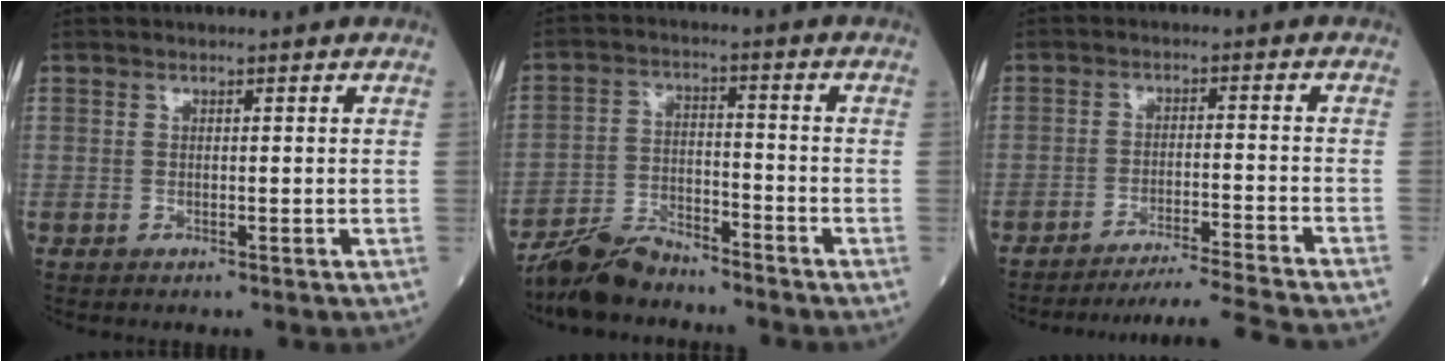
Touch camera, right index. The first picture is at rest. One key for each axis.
{"total": 7.4, "fx": -7.0, "fy": 1.6, "fz": 1.8, "tx": -0.038, "ty": -0.003, "tz": -0.133}
{"total": 11.6, "fx": -10.8, "fy": -3.1, "fz": 2.8, "tx": -0.023, "ty": -0.025, "tz": -0.167}